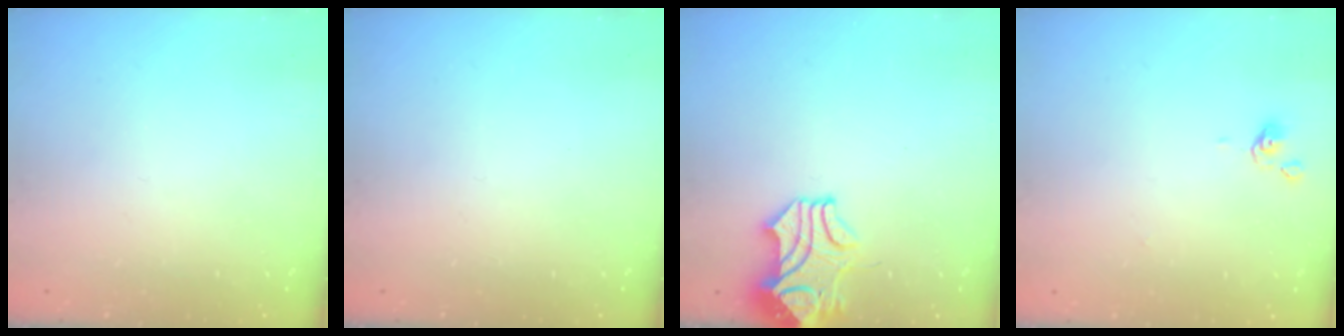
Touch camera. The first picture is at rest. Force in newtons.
{"total": 0.0}
{"total": 3.5, "press": 3.4, "slide": 1.0}
{"total": 0.0}